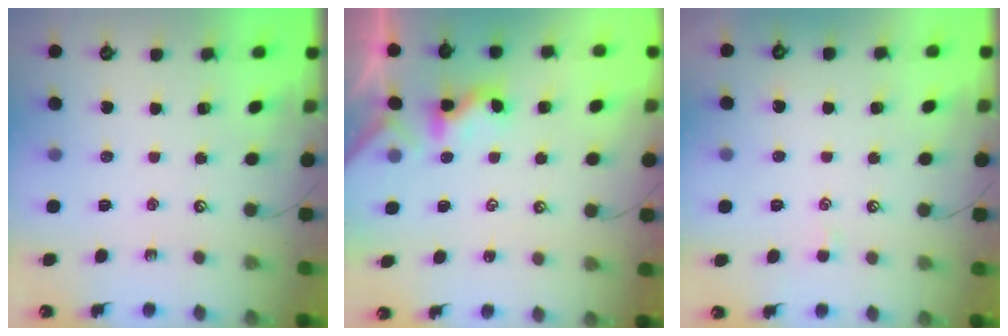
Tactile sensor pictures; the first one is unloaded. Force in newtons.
{"total": 2.3, "press": 2.3, "slide": 0.0}
{"total": 1.8, "press": 1.7, "slide": 0.3}